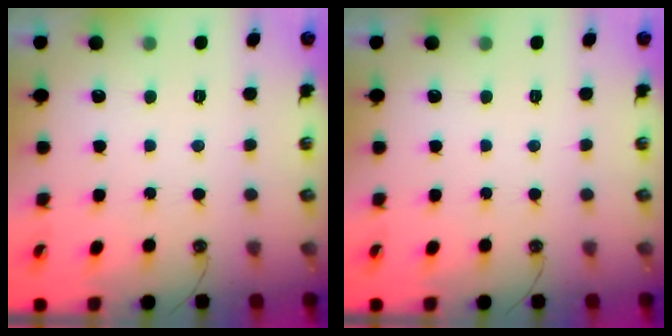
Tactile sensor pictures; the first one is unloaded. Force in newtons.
{"total": 0.0}